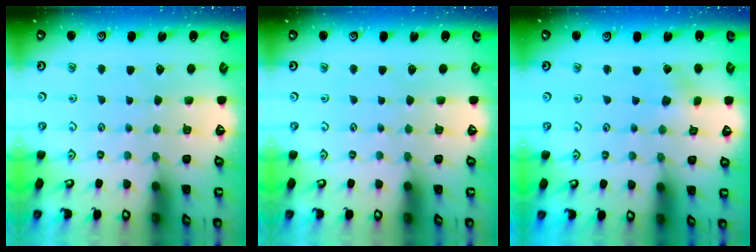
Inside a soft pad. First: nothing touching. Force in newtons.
{"total": 0.0}
{"total": 1.7, "press": 1.7, "slide": 0.3}